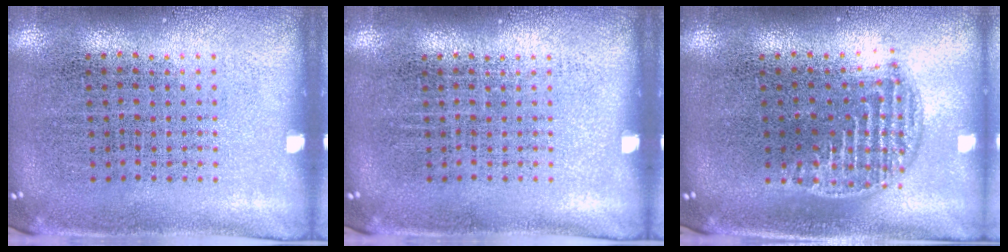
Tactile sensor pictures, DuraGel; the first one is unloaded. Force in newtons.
{"total": 0.0}
{"total": 1.3, "press": 1.1, "slide": 0.6}